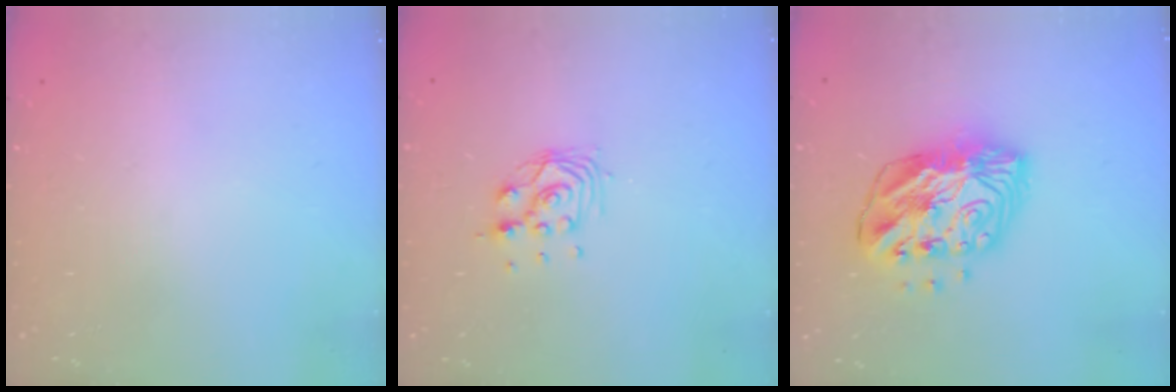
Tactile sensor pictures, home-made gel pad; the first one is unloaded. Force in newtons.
{"total": 9.3, "press": 9.2, "slide": 1.3}
{"total": 14.1, "press": 14.0, "slide": 1.1}